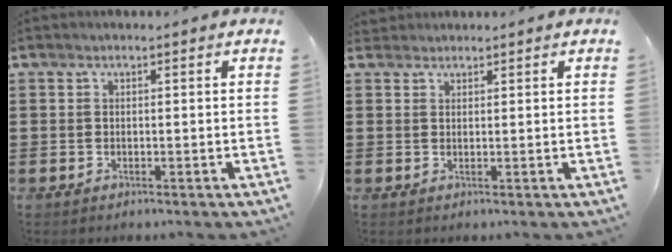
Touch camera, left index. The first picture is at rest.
{"total": 1.3, "force": [1.2, 0.5, 0.0], "torque": [-0.005, 0.002, 0.025]}